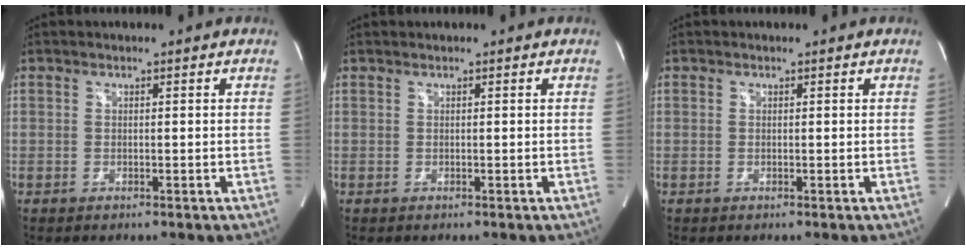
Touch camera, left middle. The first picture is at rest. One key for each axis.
{"total": 0.0}
{"total": 1.7, "fx": -0.7, "fy": -1.0, "fz": -1.2, "tx": 0.017, "ty": -0.010, "tz": -0.012}